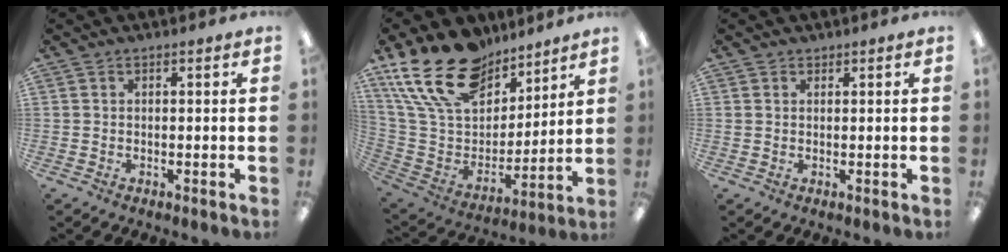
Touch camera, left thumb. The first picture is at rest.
{"total": 22.6, "force": [15.5, 12.3, 10.9], "torque": [-0.229, -0.084, 0.289]}
{"total": 0.8, "force": [0.7, 0.4, 0.1], "torque": [-0.002, 0.001, 0.014]}